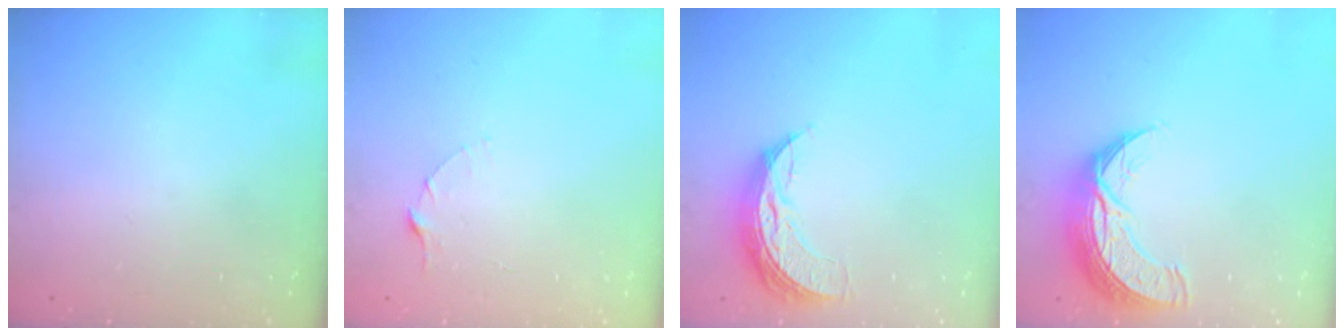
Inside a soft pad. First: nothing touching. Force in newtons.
{"total": 2.5, "press": 2.5, "slide": 0.3}
{"total": 8.6, "press": 8.5, "slide": 0.5}
{"total": 10.6, "press": 10.6, "slide": 0.8}